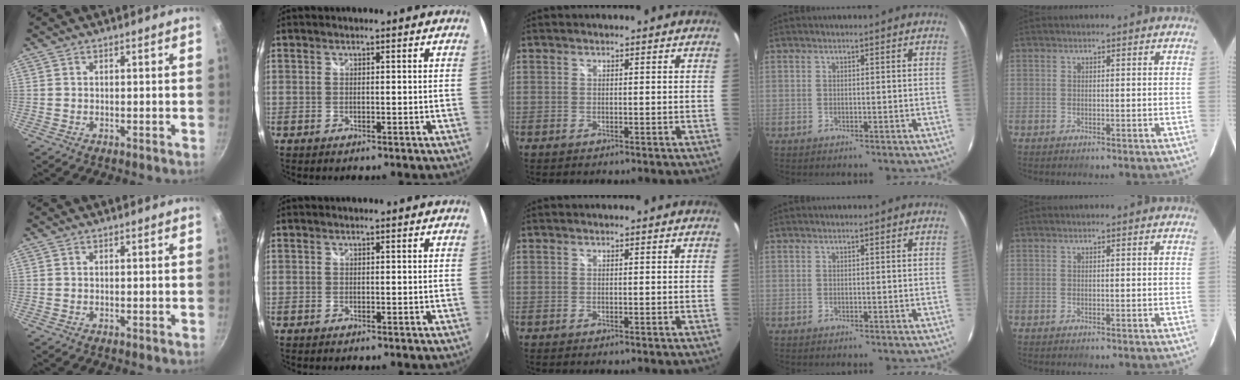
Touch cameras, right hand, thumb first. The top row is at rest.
{}